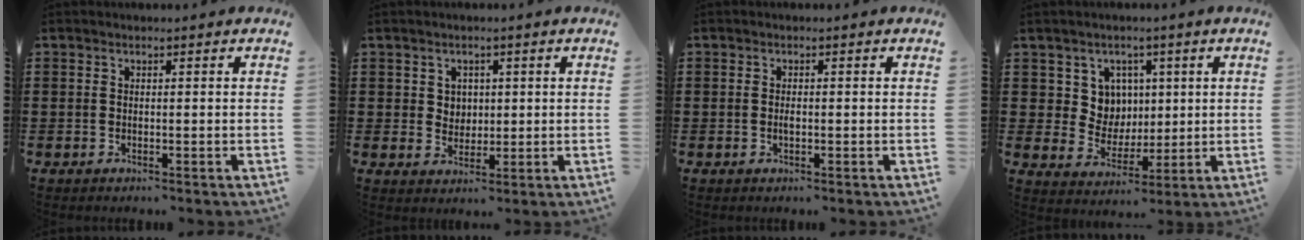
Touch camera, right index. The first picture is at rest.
{"total": 2.8, "force": [1.2, 2.4, 0.7], "torque": [-0.015, 0.007, 0.020]}
{"total": 1.1, "force": [-0.2, 0.4, 1.0], "torque": [-0.020, -0.002, -0.003]}
{"total": 6.7, "force": [2.2, 6.0, 2.0], "torque": [-0.062, 0.011, 0.042]}